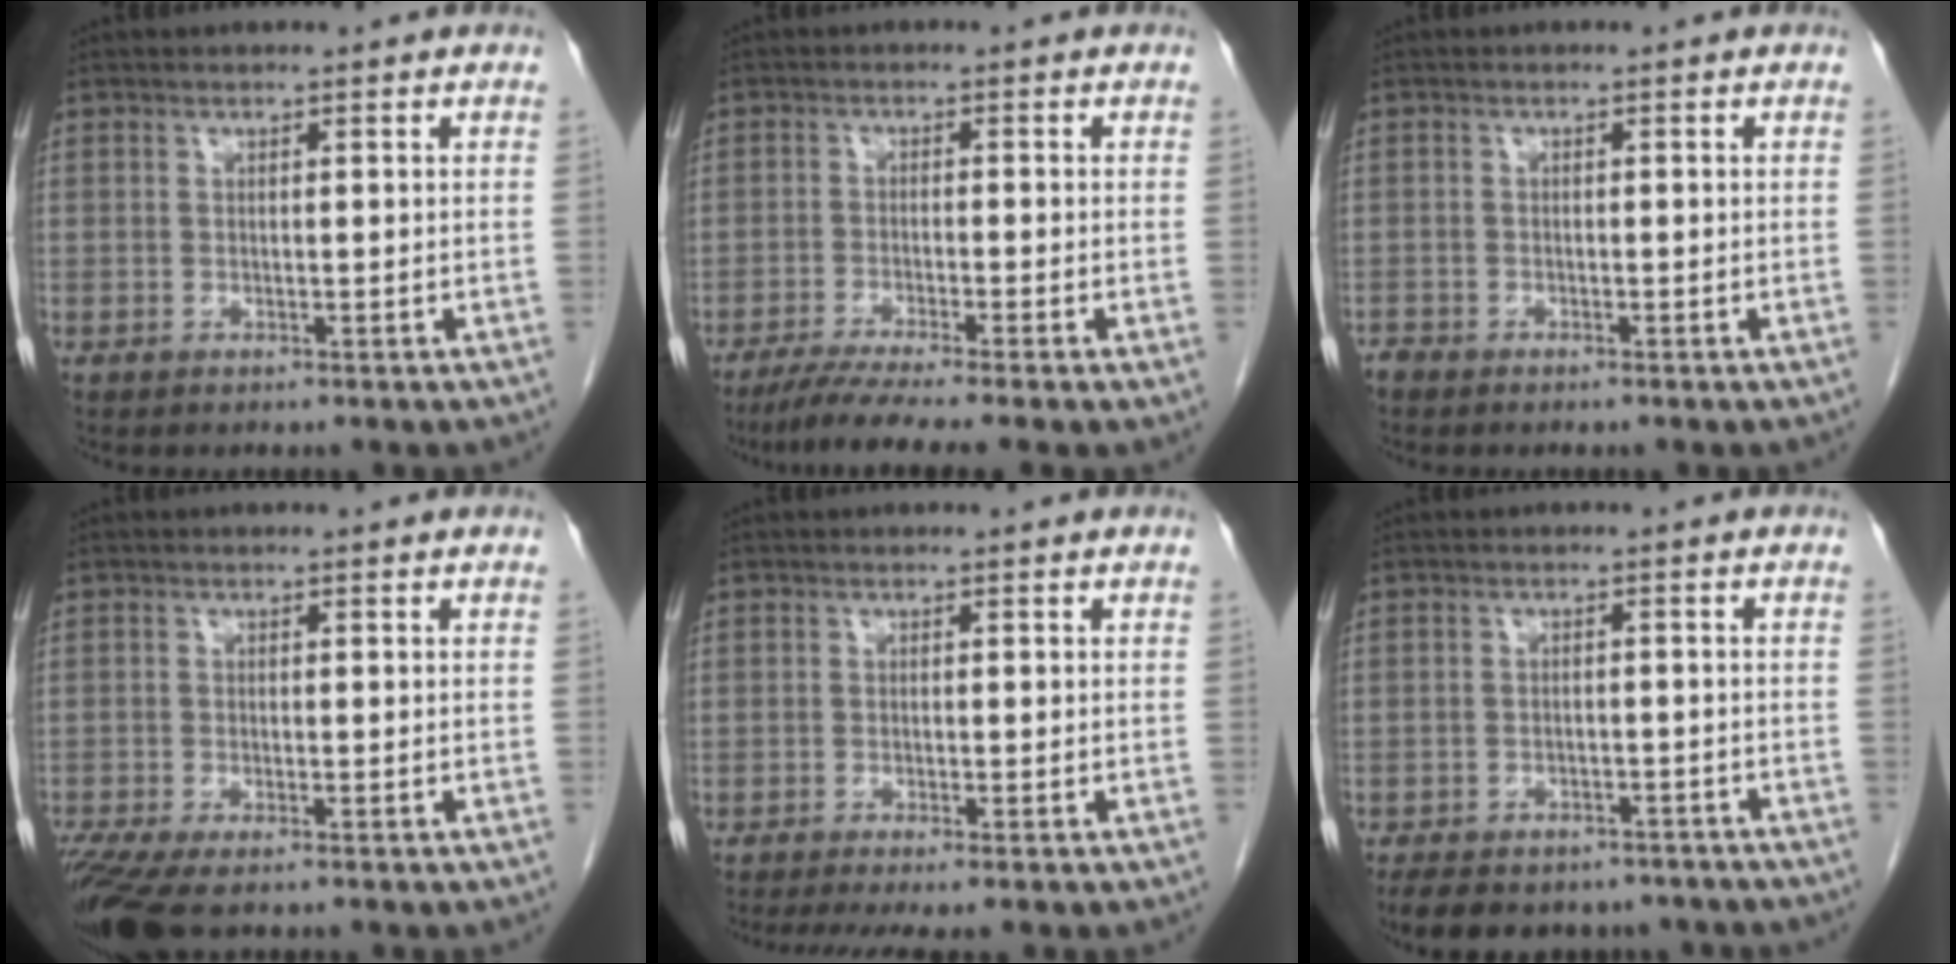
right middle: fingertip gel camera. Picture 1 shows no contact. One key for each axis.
{"total": 7.1, "fx": -5.2, "fy": -0.6, "fz": 4.7, "tx": -0.073, "ty": -0.019, "tz": -0.087}
{"total": 1.0, "fx": -1.0, "fy": 0.3, "fz": 0.0, "tx": -0.001, "ty": 0.000, "tz": -0.022}
{"total": 6.0, "fx": -4.4, "fy": 1.3, "fz": 3.9, "tx": -0.075, "ty": -0.015, "tz": -0.078}
{"total": 4.7, "fx": -3.6, "fy": 0.3, "fz": 2.9, "tx": -0.042, "ty": -0.012, "tz": -0.058}
{"total": 14.7, "fx": -12.1, "fy": 6.4, "fz": 5.4, "tx": -0.116, "ty": -0.002, "tz": -0.147}